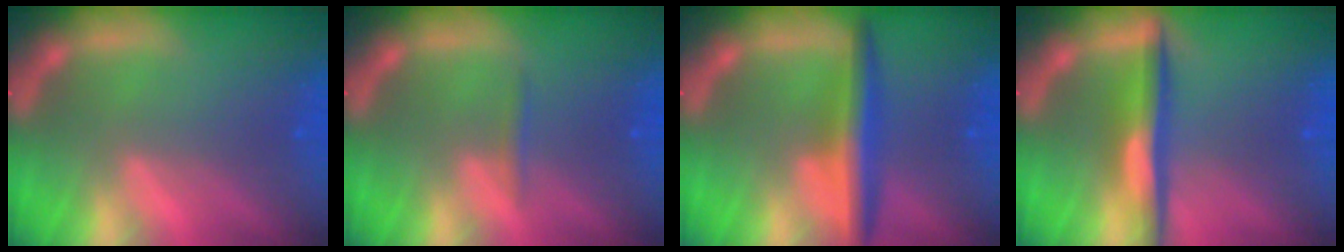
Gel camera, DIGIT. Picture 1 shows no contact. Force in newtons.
{"total": 0.9}
{"total": 5.0}
{"total": 5.0}